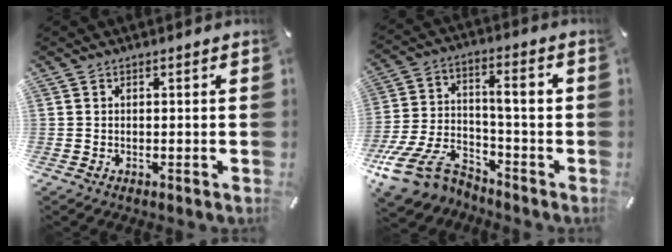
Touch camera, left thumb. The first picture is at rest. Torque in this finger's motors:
{"motor_torque": [1.63, 2.59, 1.61, 1.15, 0.16]}